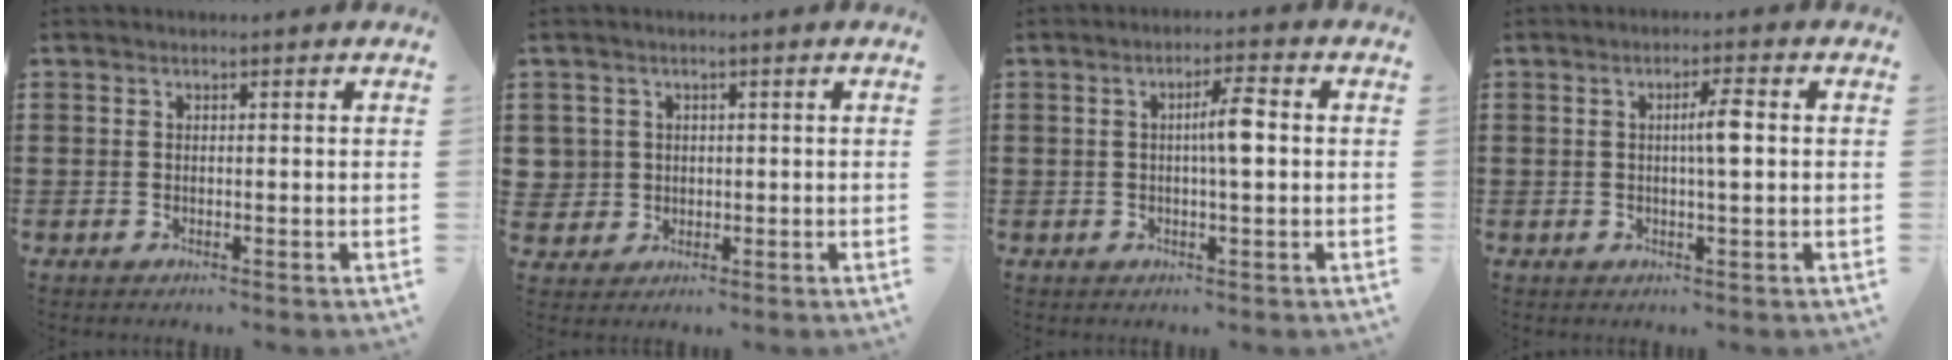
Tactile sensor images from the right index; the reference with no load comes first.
{"total": 2.5, "force": [0.1, 2.5, 0.2], "torque": [-0.019, 0.006, 0.001]}
{"total": 4.5, "force": [0.1, 0.6, 4.4], "torque": [-0.072, -0.002, -0.003]}
{"total": 3.7, "force": [0.3, 0.3, 3.7], "torque": [-0.068, 0.000, 0.002]}